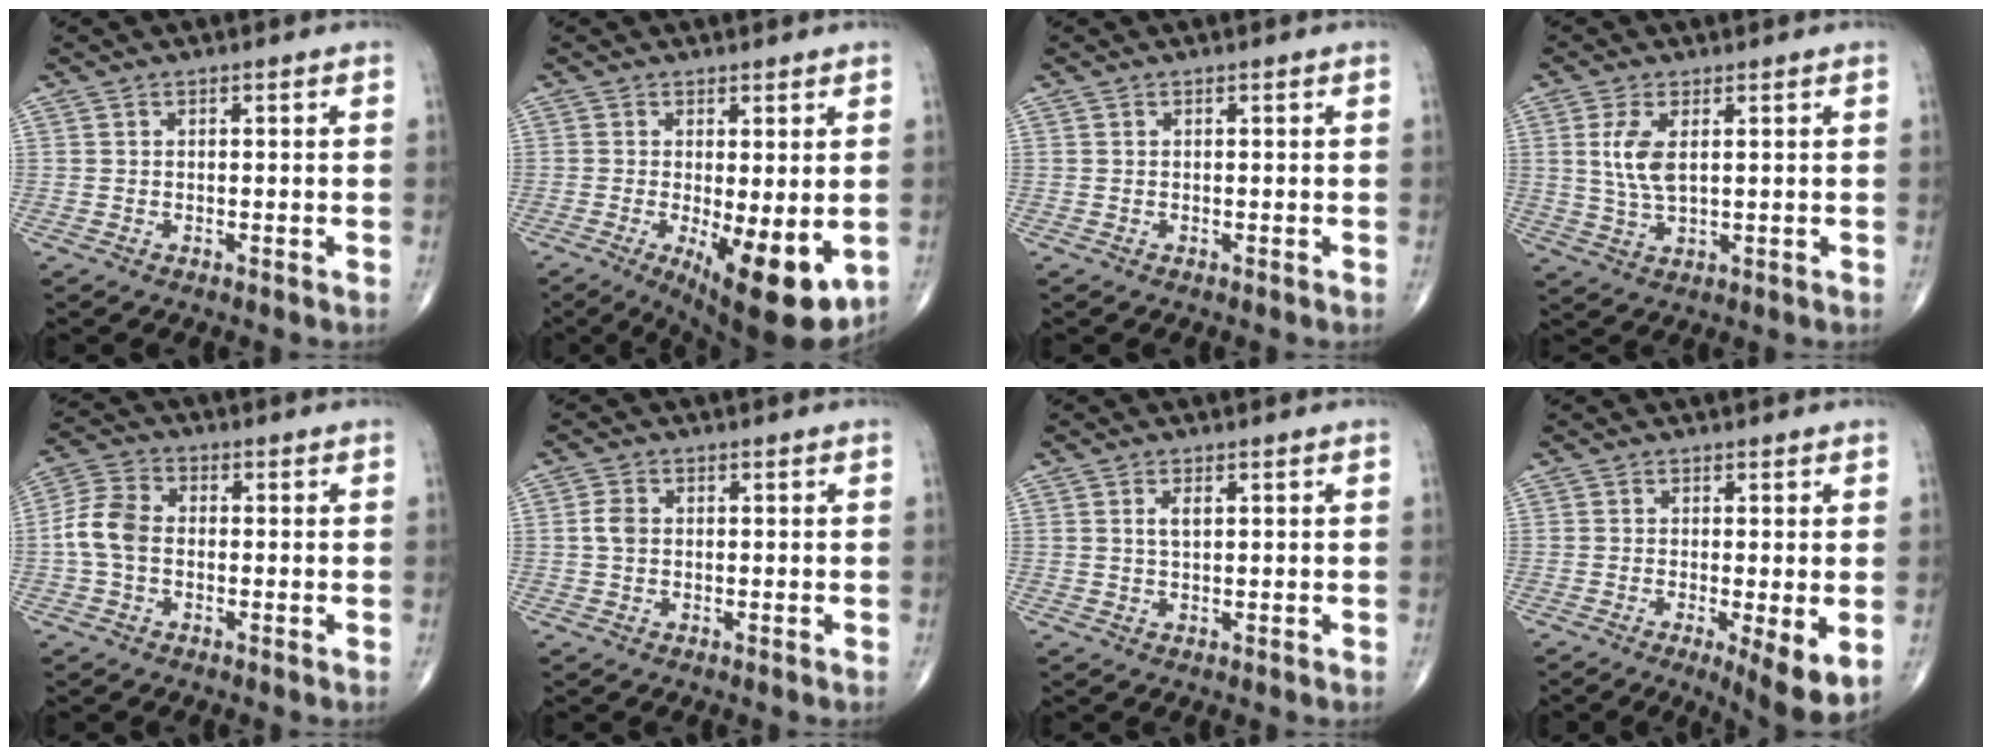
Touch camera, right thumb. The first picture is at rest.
{"total": 12.6, "force": [-3.0, 4.1, 11.6], "torque": [-0.162, -0.028, -0.032]}
{"total": 0.0}
{"total": 6.0, "force": [1.4, 2.6, 5.2], "torque": [-0.116, -0.008, 0.034]}
{"total": 7.0, "force": [-0.8, 4.8, 5.0], "torque": [-0.102, 0.021, -0.028]}
{"total": 2.5, "force": [0.0, 1.8, 1.7], "torque": [-0.034, 0.003, -0.004]}
{"total": 2.0, "force": [0.6, 0.9, 1.6], "torque": [-0.031, 0.000, 0.013]}
{"total": 7.3, "force": [-1.6, 1.6, 7.0], "torque": [-0.111, -0.024, -0.025]}